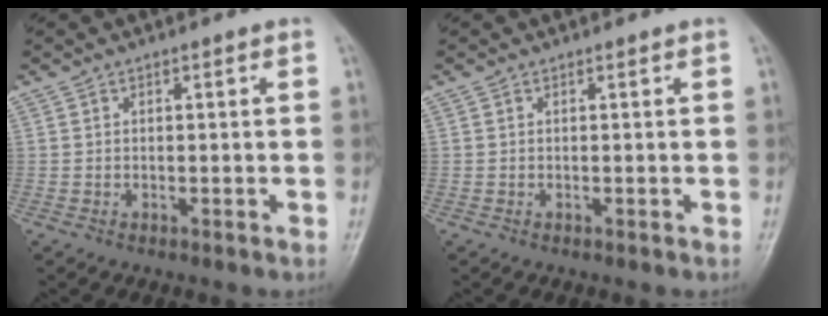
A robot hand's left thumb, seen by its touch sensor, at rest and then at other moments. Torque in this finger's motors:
{"motor_torque": [0.08, -0.01, 0.01, -0.25, 0.00]}